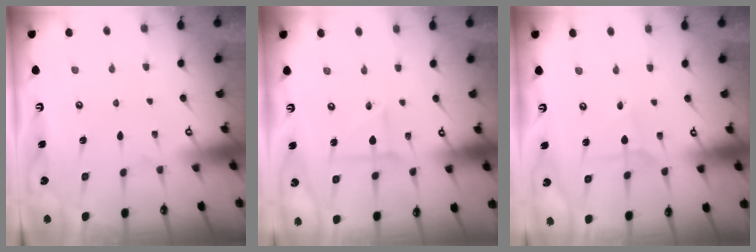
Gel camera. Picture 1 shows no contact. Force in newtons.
{"total": 3.6, "press": 3.6, "slide": 0.3}
{"total": 2.9, "press": 2.9, "slide": 0.3}